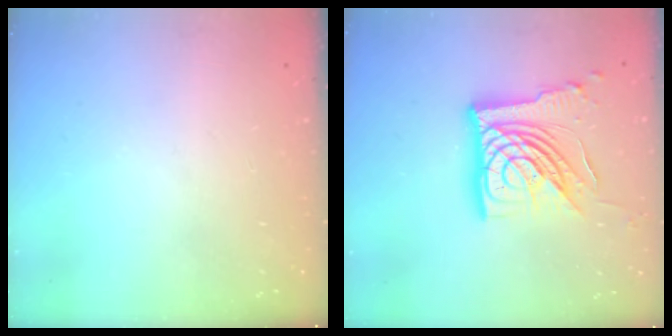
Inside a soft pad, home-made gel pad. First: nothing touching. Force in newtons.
{"total": 20.4, "press": 20.2, "slide": 2.2}